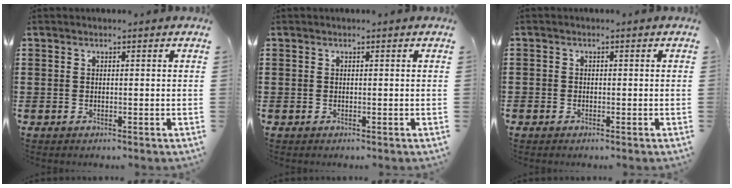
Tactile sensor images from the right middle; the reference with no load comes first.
{"total": 0.0}
{"total": 0.8, "force": [-0.5, 0.7, 0.1], "torque": [-0.003, 0.002, -0.011]}